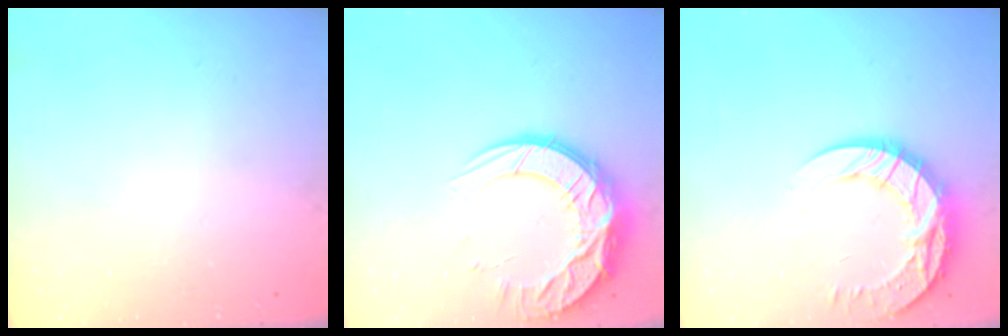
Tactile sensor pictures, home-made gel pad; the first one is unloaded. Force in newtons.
{"total": 16.5, "press": 16.5, "slide": 1.4}
{"total": 17.9, "press": 17.8, "slide": 1.4}